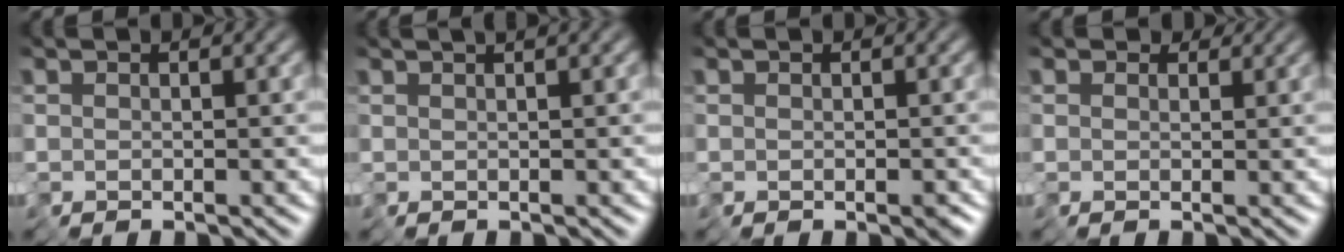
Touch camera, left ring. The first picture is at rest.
{"total": 1.3, "force": [0.6, 0.1, 1.2], "torque": [-0.020, 0.009, 0.012]}
{"total": 1.0, "force": [-0.4, 0.6, 0.7], "torque": [-0.009, -0.003, -0.004]}
{"total": 0.9, "force": [0.3, 0.8, 0.1], "torque": [0.000, 0.004, 0.005]}